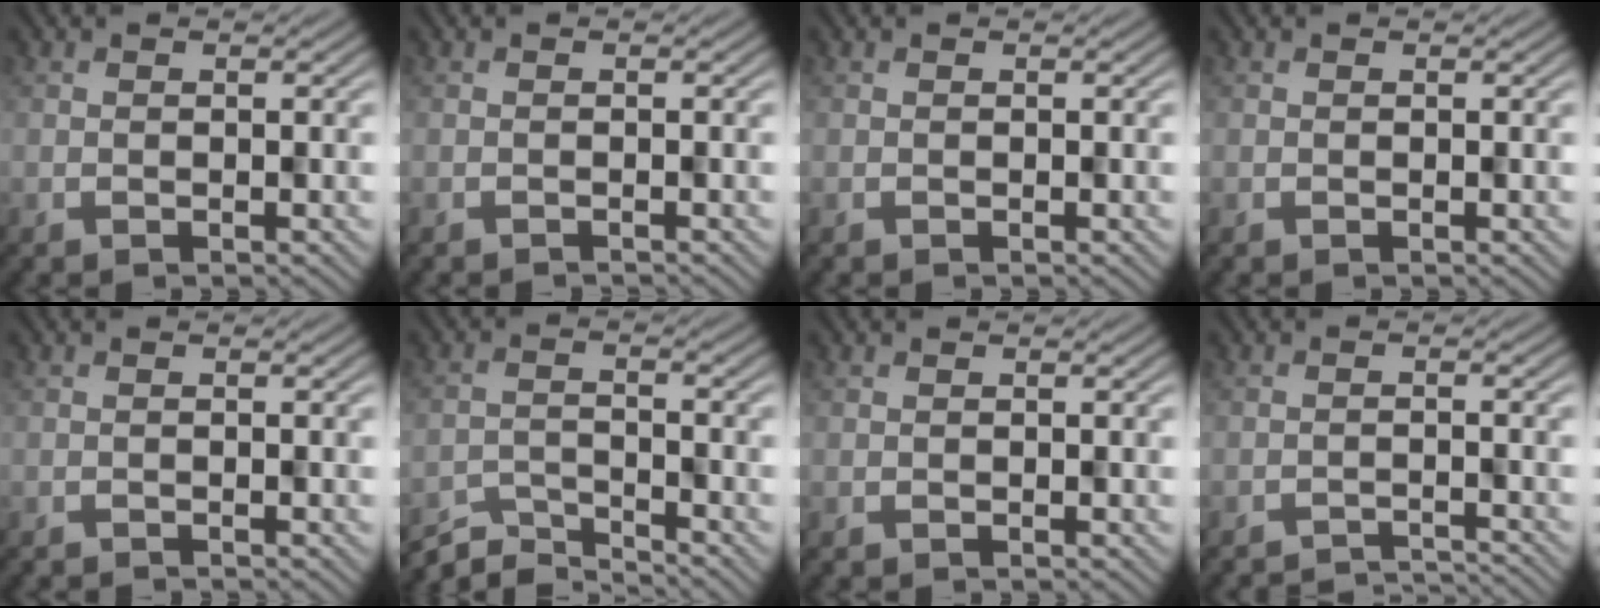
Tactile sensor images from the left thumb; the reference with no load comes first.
{"total": 0.7, "force": [-0.6, -0.1, 0.0], "torque": [0.003, 0.003, -0.012]}
{"total": 0.0}
{"total": 0.0}
{"total": 0.7, "force": [-0.7, -0.1, 0.0], "torque": [0.002, 0.002, -0.011]}
{"total": 4.8, "force": [-4.7, 0.4, 0.9], "torque": [-0.019, -0.005, -0.087]}
{"total": 0.0}
{"total": 3.5, "force": [-3.4, 0.1, 0.7], "torque": [-0.009, 0.007, -0.052]}